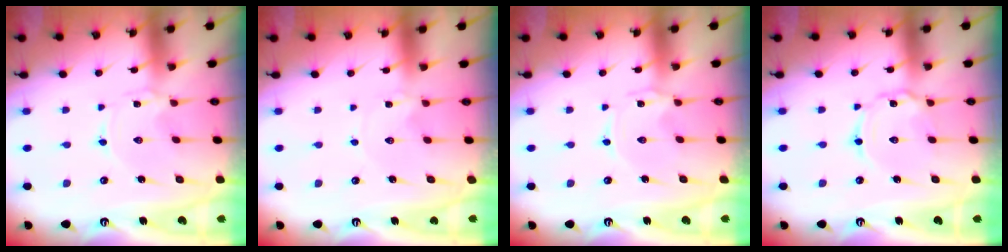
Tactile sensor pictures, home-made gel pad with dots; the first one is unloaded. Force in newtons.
{"total": 0.0}
{"total": 0.0}
{"total": 3.7, "press": 3.7, "slide": 0.3}